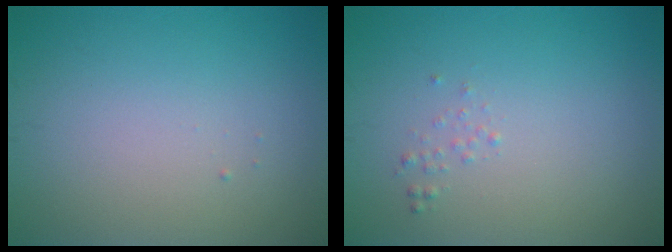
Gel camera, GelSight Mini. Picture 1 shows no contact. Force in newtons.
{"total": 0.6, "press": 0.6, "slide": 0.1}